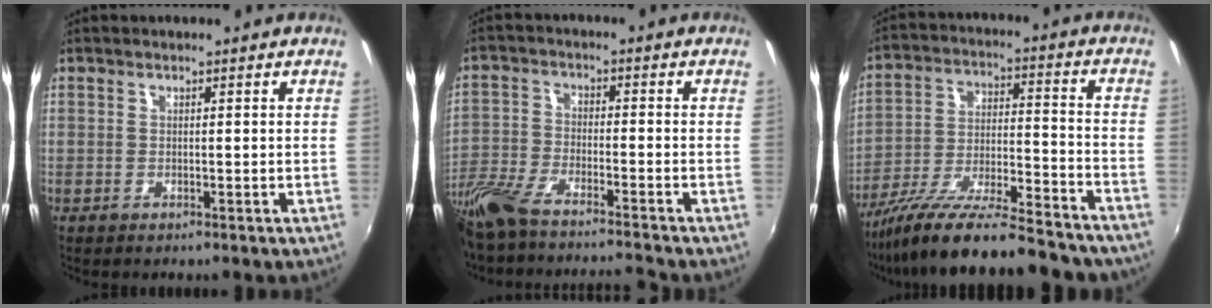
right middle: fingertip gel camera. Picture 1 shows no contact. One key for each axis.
{"total": 14.7, "fx": -12.8, "fy": 1.9, "fz": 7.0, "tx": -0.174, "ty": -0.035, "tz": -0.241}
{"total": 23.7, "fx": -19.7, "fy": 4.5, "fz": 12.5, "tx": -0.219, "ty": -0.047, "tz": -0.299}